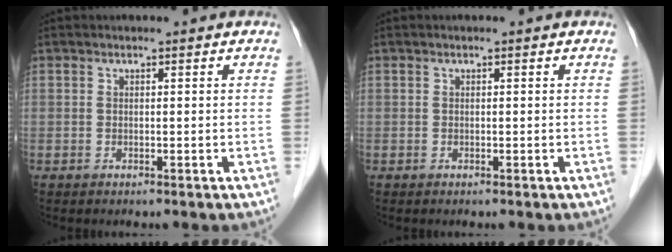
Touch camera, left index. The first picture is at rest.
{"total": 0.0}